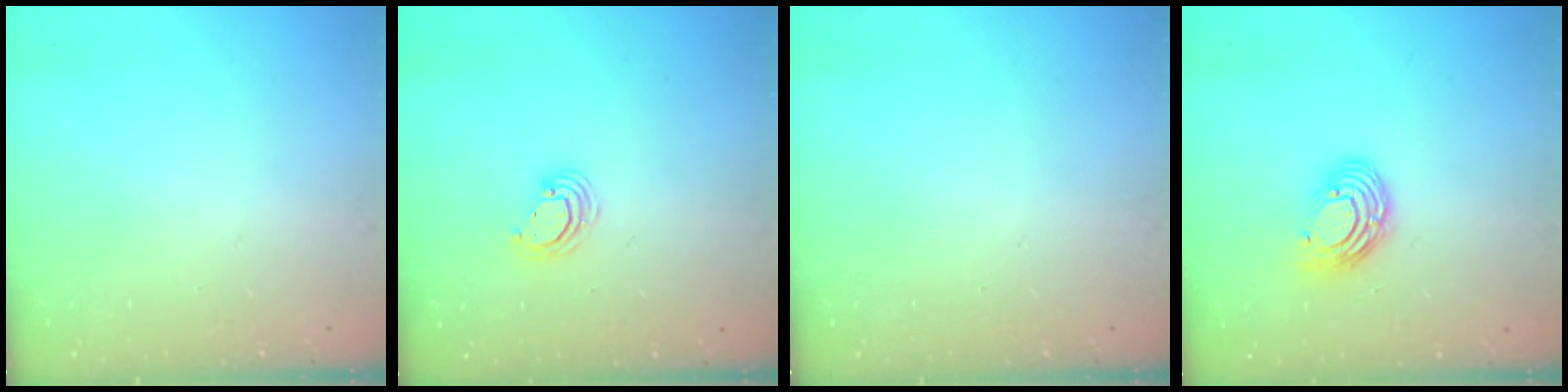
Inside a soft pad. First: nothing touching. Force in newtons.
{"total": 4.4, "press": 4.4, "slide": 0.2}
{"total": 0.0}
{"total": 10.3, "press": 10.3, "slide": 1.0}